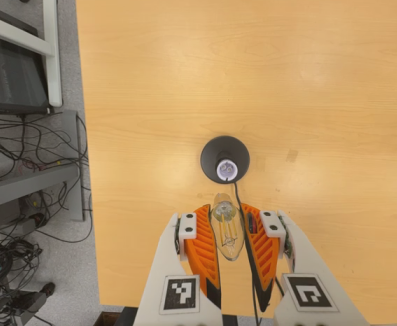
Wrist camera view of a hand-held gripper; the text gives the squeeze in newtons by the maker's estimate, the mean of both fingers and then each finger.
{"total": 22.3, "left": 24.9, "right": 19.7}